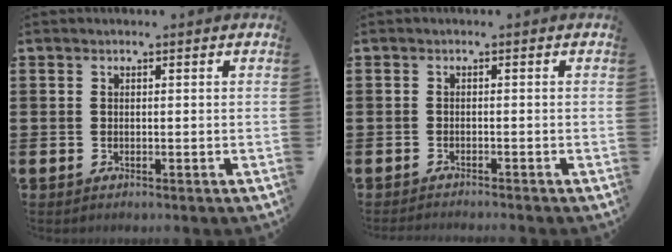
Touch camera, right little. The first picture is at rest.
{"total": 0.9, "force": [-0.9, -0.2, 0.0], "torque": [0.000, 0.000, -0.019]}